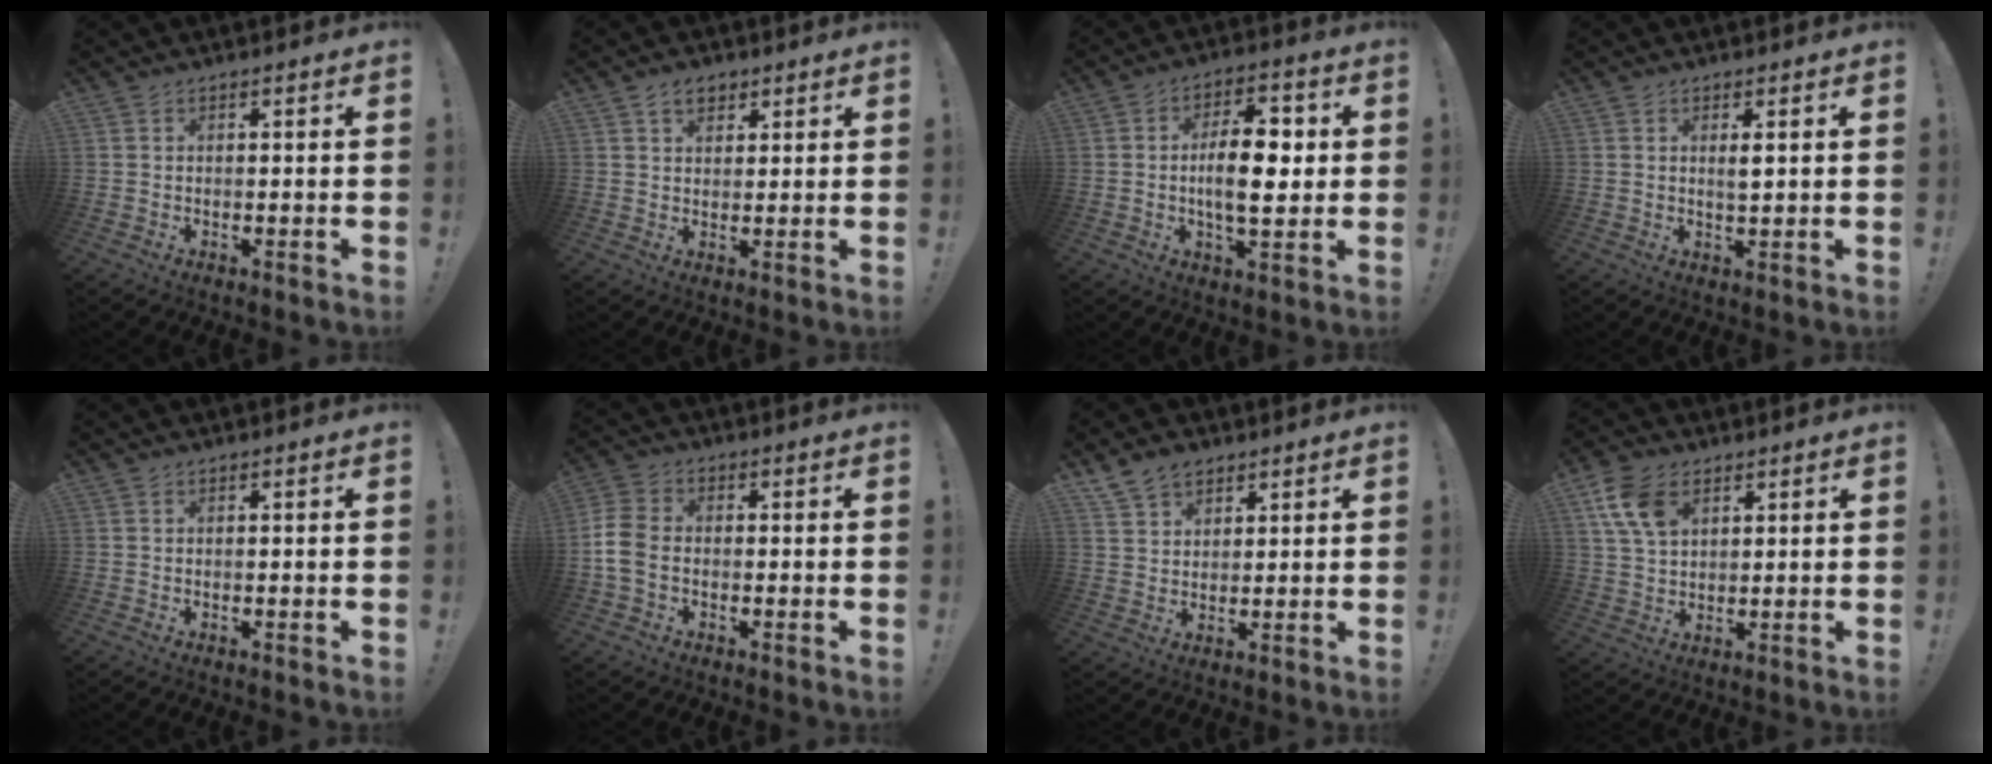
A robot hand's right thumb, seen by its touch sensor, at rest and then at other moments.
{"total": 4.7, "force": [2.8, 3.0, 2.4], "torque": [-0.032, -0.007, 0.049]}
{"total": 13.3, "force": [-0.2, 6.4, 11.6], "torque": [-0.179, 0.004, -0.008]}
{"total": 2.4, "force": [0.8, 0.6, 2.2], "torque": [-0.035, -0.008, 0.010]}
{"total": 0.0}
{"total": 8.2, "force": [-1.7, 5.8, 5.5], "torque": [-0.130, 0.008, -0.028]}
{"total": 6.6, "force": [4.8, 4.2, 1.9], "torque": [-0.039, -0.020, 0.094]}
{"total": 10.4, "force": [4.8, 6.6, 6.4], "torque": [-0.127, -0.011, 0.091]}